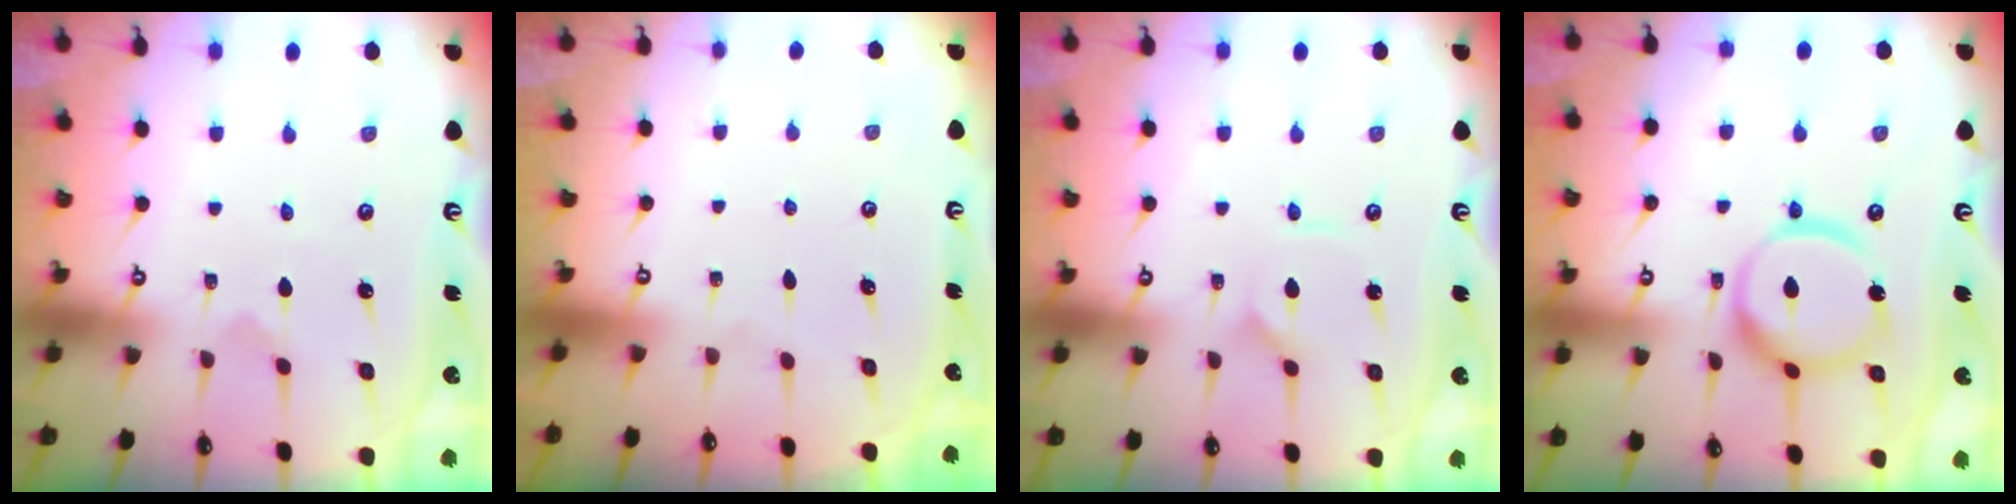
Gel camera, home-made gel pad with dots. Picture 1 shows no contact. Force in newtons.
{"total": 0.0}
{"total": 1.2, "press": 1.2, "slide": 0.0}
{"total": 15.6, "press": 15.6, "slide": 1.4}